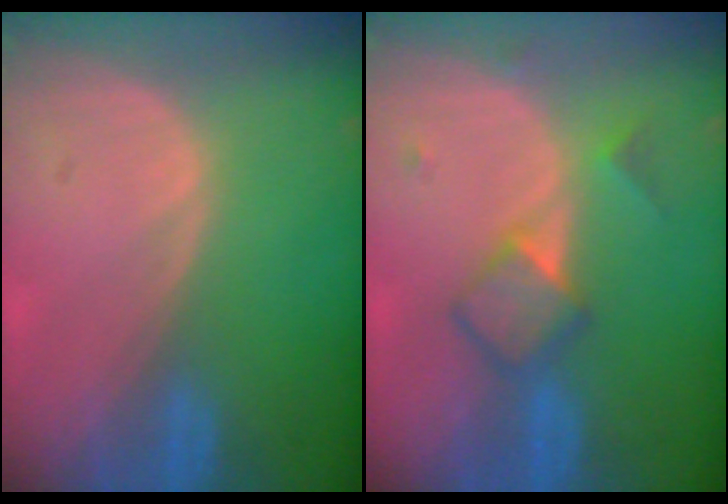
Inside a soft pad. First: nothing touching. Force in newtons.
{"total": 4.9, "press": 4.7, "slide": 1.3}